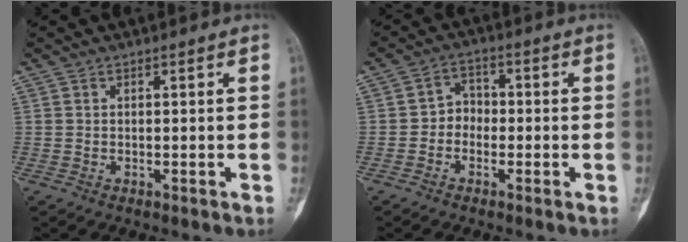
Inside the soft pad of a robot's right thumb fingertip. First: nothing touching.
{"total": 4.0, "force": [-1.1, 3.4, 1.8], "torque": [-0.005, 0.020, -0.031]}